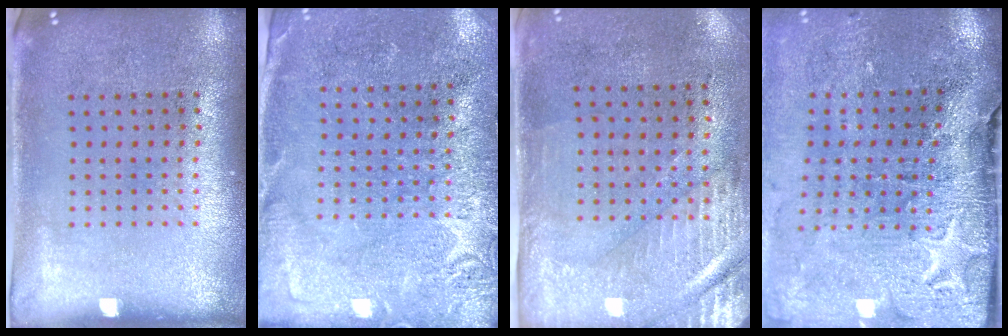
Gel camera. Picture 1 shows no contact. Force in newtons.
{"total": 2.7, "press": 2.6, "slide": 0.6}
{"total": 2.9, "press": 2.5, "slide": 1.5}
{"total": 3.7, "press": 3.3, "slide": 1.7}